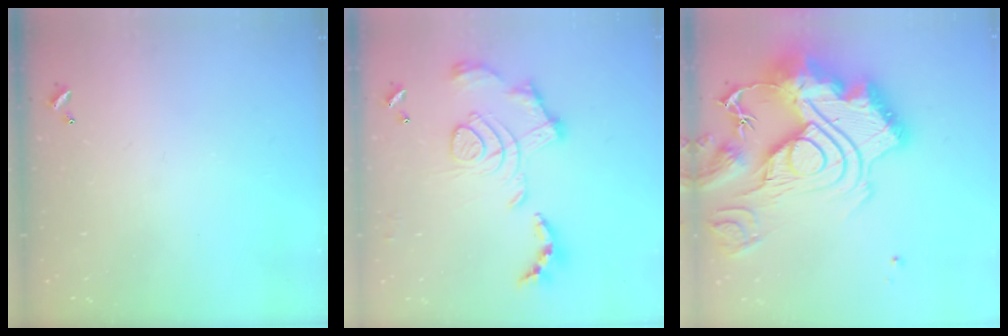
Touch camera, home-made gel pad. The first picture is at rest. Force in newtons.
{"total": 2.1, "press": 1.4, "slide": 1.5}
{"total": 0.7, "press": 0.7, "slide": 0.0}